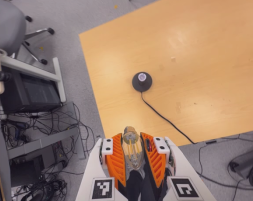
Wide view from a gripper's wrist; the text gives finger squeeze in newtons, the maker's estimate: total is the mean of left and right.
{"total": 20.1, "left": 21.5, "right": 18.7}